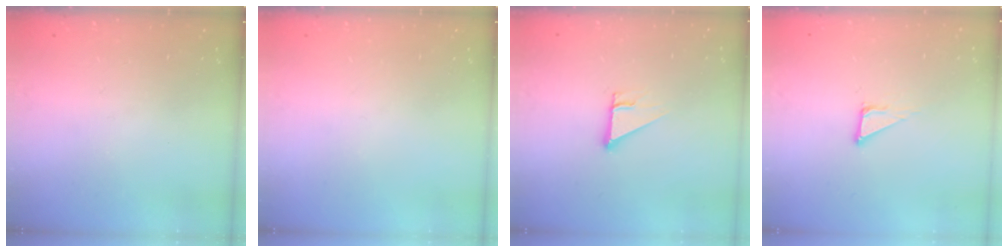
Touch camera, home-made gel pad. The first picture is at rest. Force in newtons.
{"total": 0.0}
{"total": 2.7, "press": 2.7, "slide": 0.0}
{"total": 4.4, "press": 4.4, "slide": 0.1}